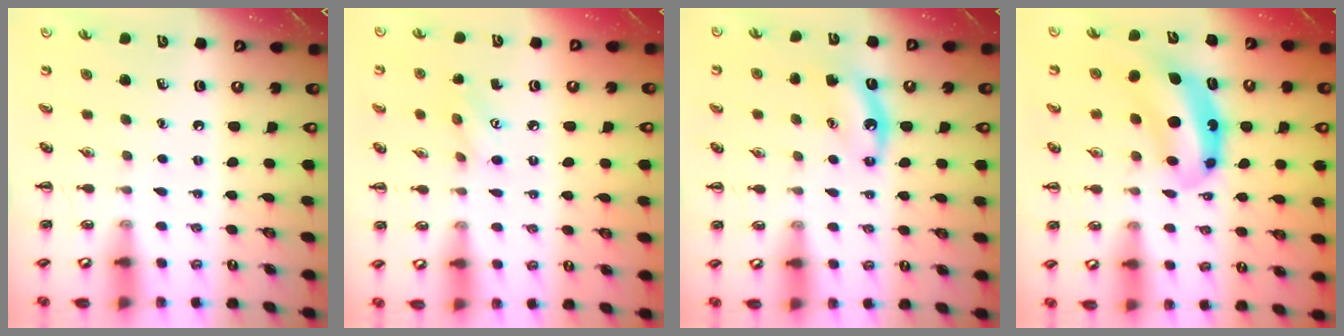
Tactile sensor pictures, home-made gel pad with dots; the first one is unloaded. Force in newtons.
{"total": 6.6, "press": 6.5, "slide": 1.2}
{"total": 6.5, "press": 6.2, "slide": 1.9}
{"total": 7.9, "press": 7.6, "slide": 1.8}